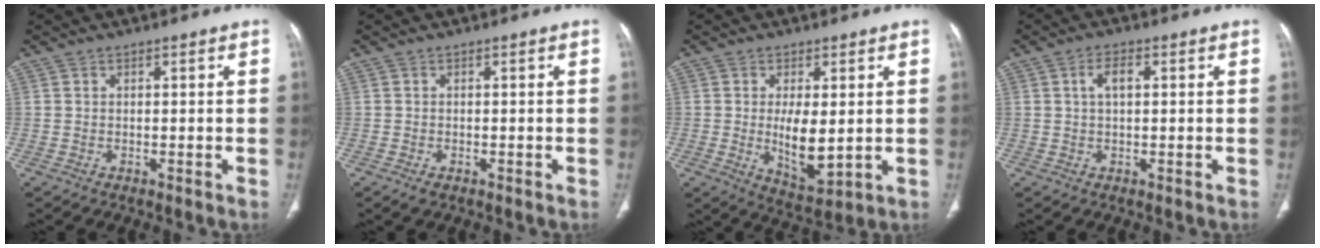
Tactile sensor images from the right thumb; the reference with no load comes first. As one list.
[{"total": 1.2, "force": [-0.7, 0.7, 0.8], "torque": [-0.017, 0.000, -0.008]}, {"total": 8.7, "force": [-0.1, 3.6, 7.9], "torque": [-0.127, -0.022, 0.012]}, {"total": 3.3, "force": [0.8, 1.6, 2.9], "torque": [-0.053, 0.002, 0.013]}]